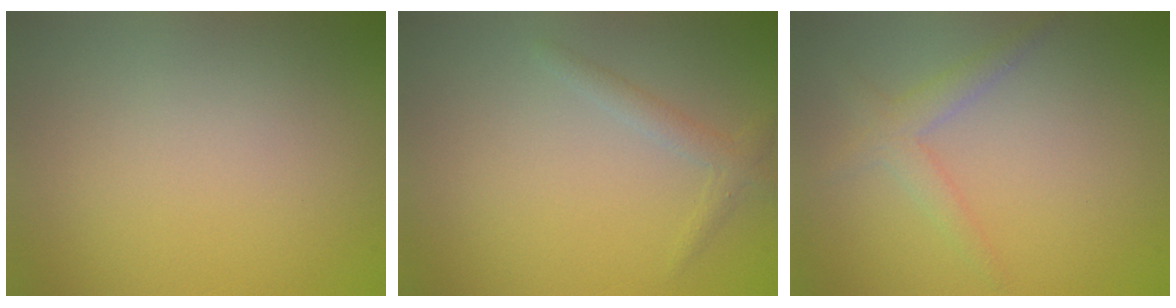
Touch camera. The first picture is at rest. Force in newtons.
{"total": 1.5, "press": 1.4, "slide": 0.1}
{"total": 2.0, "press": 2.0, "slide": 0.2}